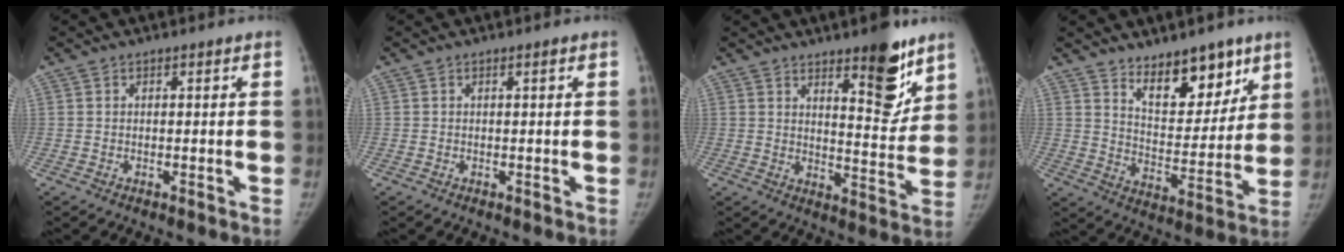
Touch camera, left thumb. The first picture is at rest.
{"total": 0.0}
{"total": 12.1, "force": [7.7, 4.1, 8.4], "torque": [-0.079, -0.056, 0.113]}
{"total": 13.0, "force": [8.8, 6.2, 7.2], "torque": [-0.062, -0.067, 0.149]}